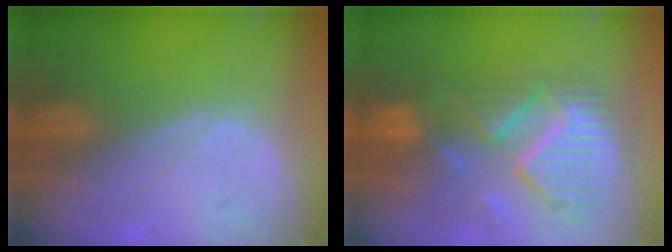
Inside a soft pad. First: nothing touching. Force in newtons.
{"total": 11.9, "press": 10.3, "slide": 5.9}